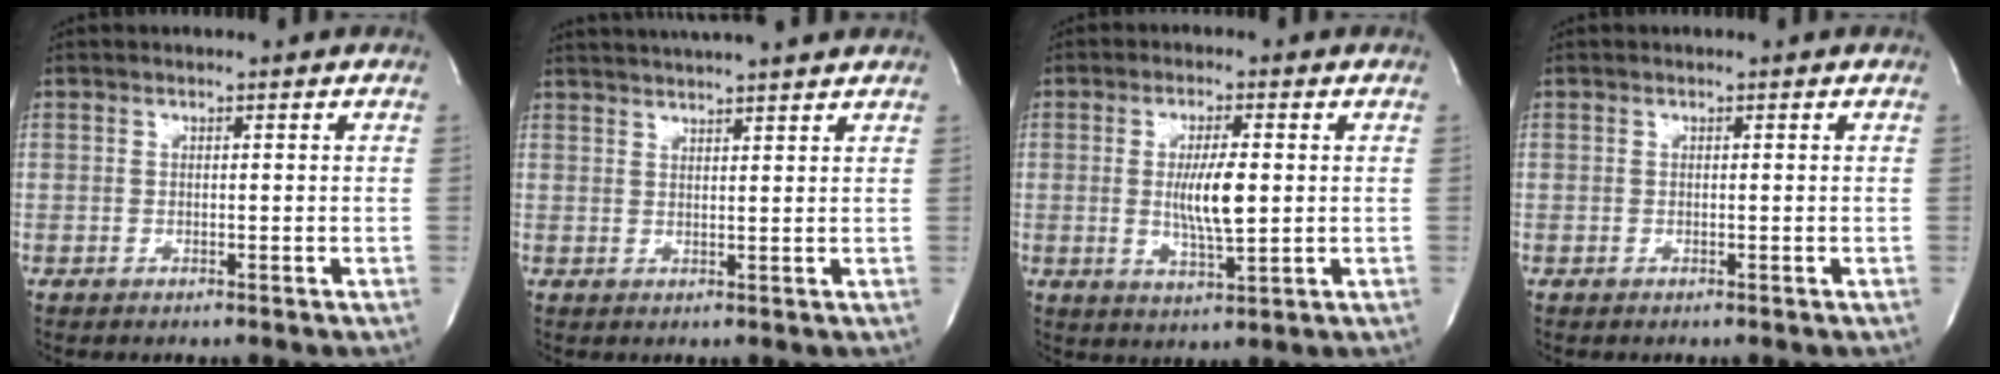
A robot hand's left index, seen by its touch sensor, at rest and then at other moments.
{"total": 11.0, "force": [10.0, 0.2, 4.4], "torque": [-0.076, 0.024, 0.135]}
{"total": 6.4, "force": [-0.1, 1.1, 6.3], "torque": [-0.116, -0.011, -0.001]}
{"total": 0.0}